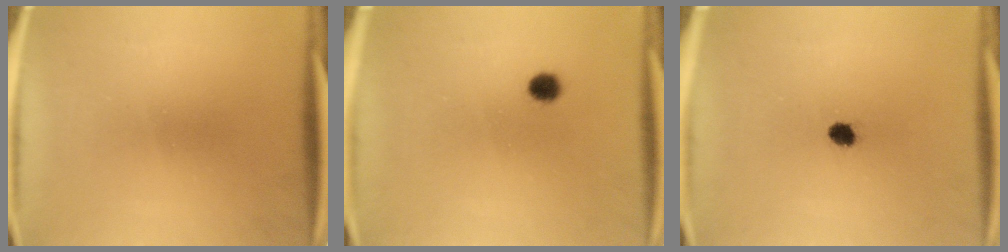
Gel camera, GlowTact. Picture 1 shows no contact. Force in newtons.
{"total": 2.6}
{"total": 2.4}